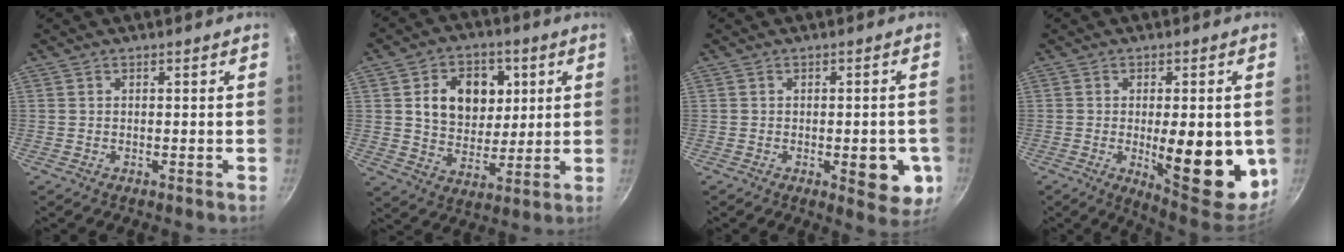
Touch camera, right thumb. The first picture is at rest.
{"total": 13.9, "force": [3.5, 10.6, 8.2], "torque": [-0.088, -0.010, 0.055]}
{"total": 8.4, "force": [-2.1, 3.6, 7.2], "torque": [-0.061, 0.003, -0.022]}
{"total": 17.4, "force": [-2.3, 6.4, 16.0], "torque": [-0.183, -0.017, -0.021]}